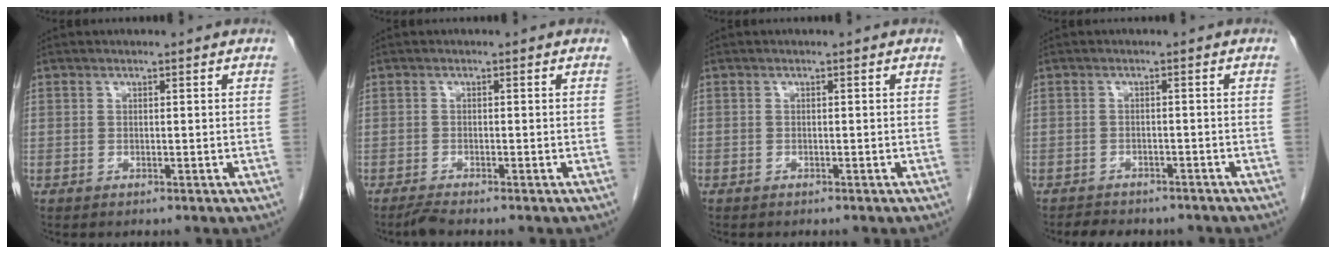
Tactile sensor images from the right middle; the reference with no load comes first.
{"total": 1.4, "force": [-1.2, -0.3, 0.5], "torque": [-0.019, -0.006, -0.027]}
{"total": 0.0}
{"total": 6.8, "force": [-5.9, 2.6, 2.1], "torque": [-0.034, 0.005, -0.073]}